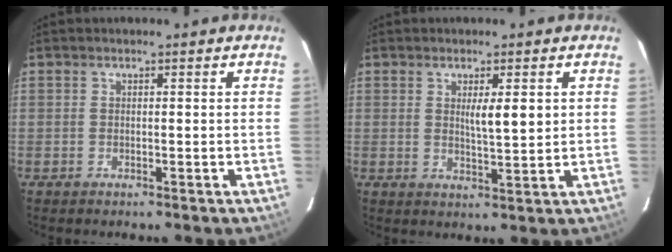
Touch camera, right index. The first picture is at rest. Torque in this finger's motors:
{"motor_torque": [0.33, 0.30, 0.10, 0.07]}